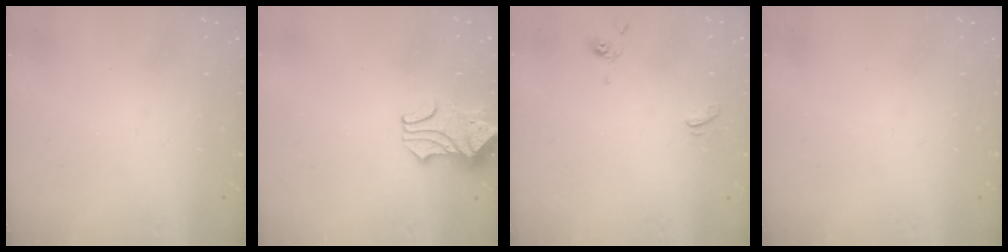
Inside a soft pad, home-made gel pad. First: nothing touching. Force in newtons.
{"total": 1.6, "press": 1.2, "slide": 1.0}
{"total": 1.7, "press": 1.6, "slide": 0.3}
{"total": 0.0}